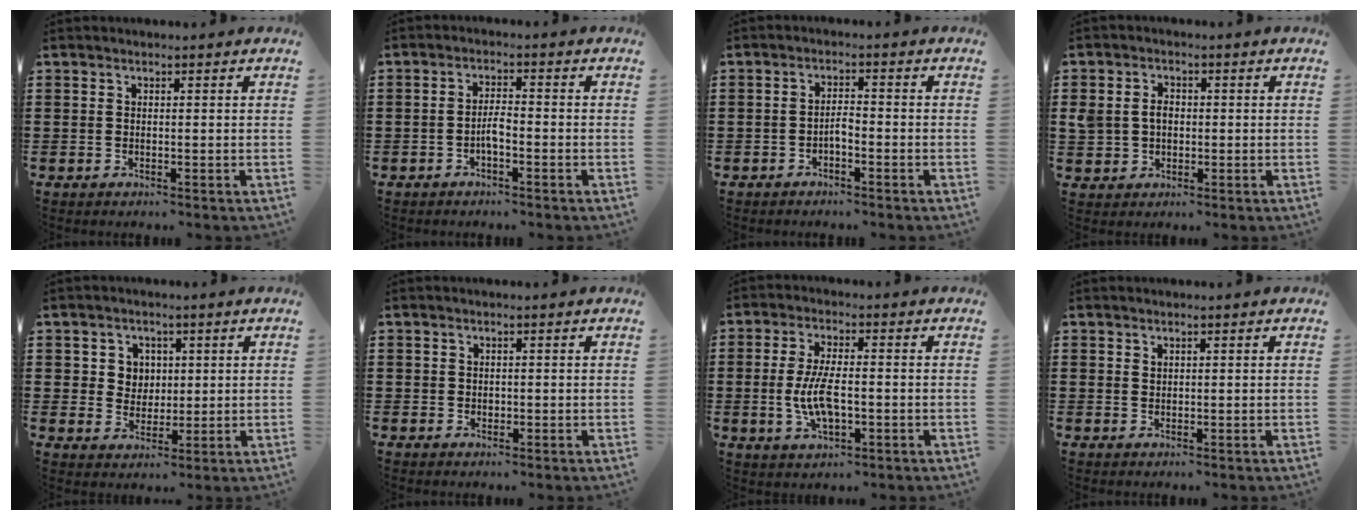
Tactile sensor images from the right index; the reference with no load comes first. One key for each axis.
{"total": 2.7, "fx": -1.2, "fy": 0.6, "fz": 2.3, "tx": -0.051, "ty": 0.001, "tz": -0.024}
{"total": 1.9, "fx": -1.2, "fy": 0.5, "fz": 1.4, "tx": -0.029, "ty": 0.005, "tz": -0.025}
{"total": 3.5, "fx": 0.1, "fy": 2.9, "fz": 2.0, "tx": -0.053, "ty": 0.009, "tz": -0.003}
{"total": 4.0, "fx": 1.3, "fy": 3.7, "fz": 0.9, "tx": -0.035, "ty": 0.014, "tz": 0.021}
{"total": 0.8, "fx": 0.2, "fy": 0.8, "fz": 0.2, "tx": -0.006, "ty": 0.004, "tz": 0.004}
{"total": 7.0, "fx": -1.1, "fy": 2.8, "fz": 6.4, "tx": -0.145, "ty": -0.007, "tz": -0.027}
{"total": 0.6, "fx": 0.5, "fy": 0.4, "fz": 0.2, "tx": -0.006, "ty": 0.000, "tz": 0.011}